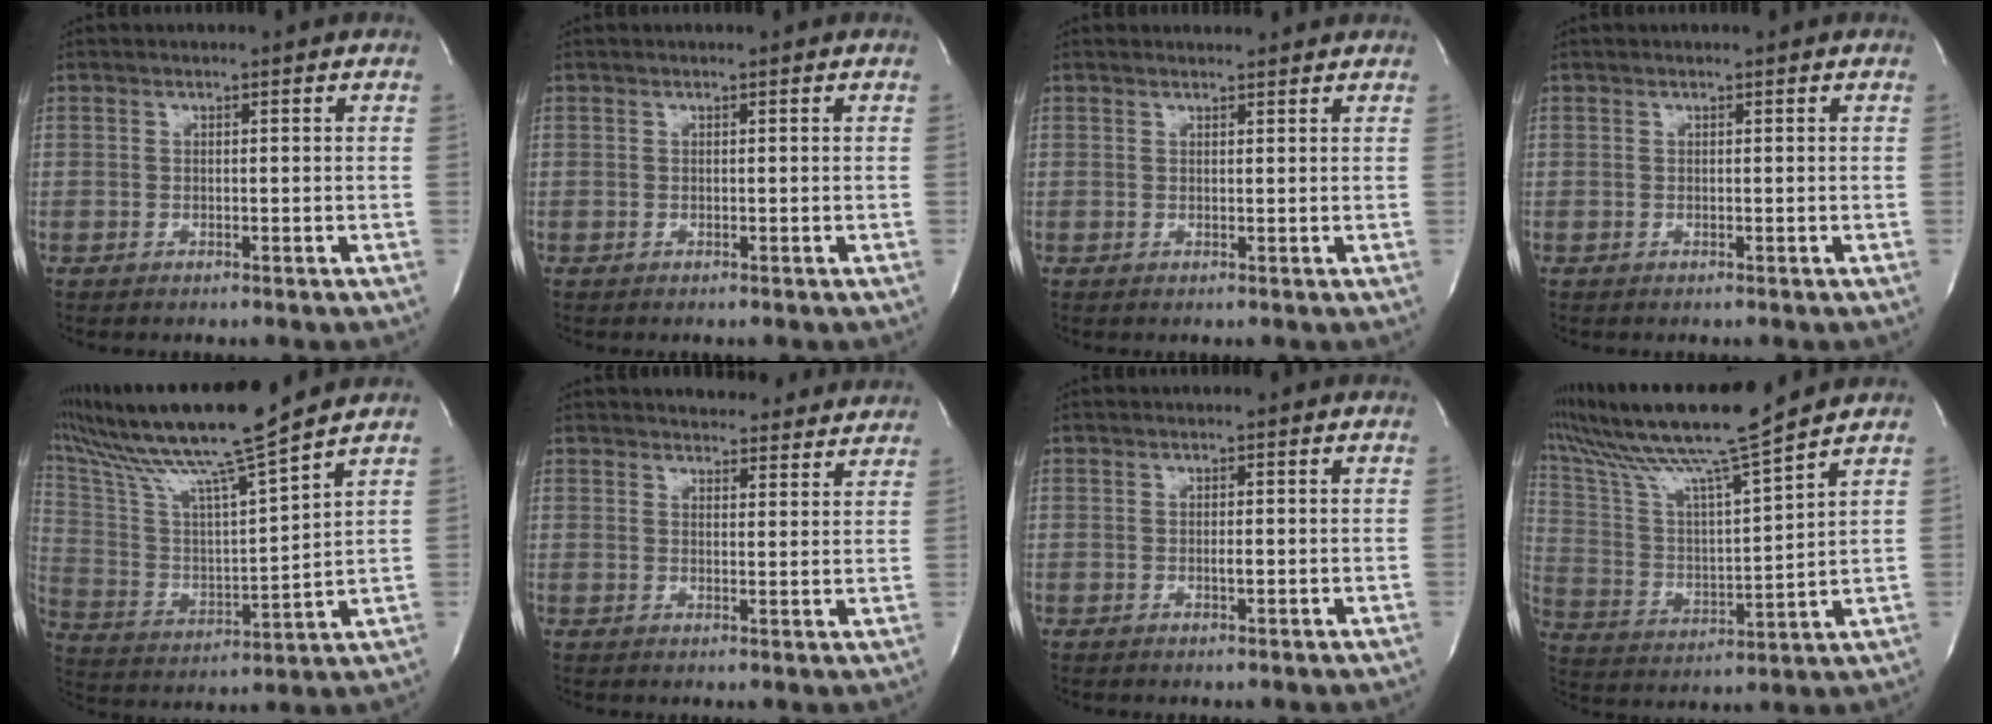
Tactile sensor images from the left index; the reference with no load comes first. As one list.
[{"total": 0.0}, {"total": 2.6, "force": [2.6, 0.5, 0.2], "torque": [-0.013, 0.011, 0.031]}, {"total": 0.0}, {"total": 18.9, "force": [15.5, -1.2, 10.7], "torque": [-0.209, -0.001, 0.277]}, {"total": 12.1, "force": [11.3, 3.1, 2.9], "torque": [-0.015, 0.000, 0.127]}, {"total": 0.7, "force": [0.0, 0.1, 0.7], "torque": [-0.016, -0.002, 0.000]}, {"total": 17.4, "force": [14.6, -1.2, 9.4], "torque": [-0.184, 0.005, 0.259]}]